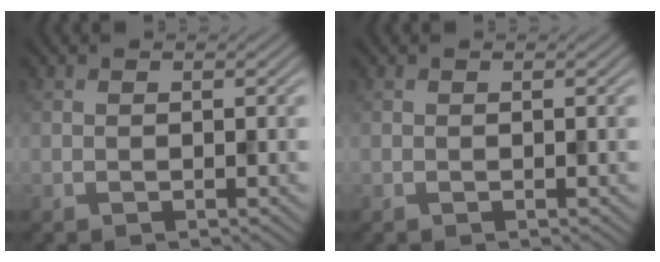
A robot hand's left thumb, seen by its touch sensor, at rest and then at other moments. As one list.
[{"total": 0.0}]